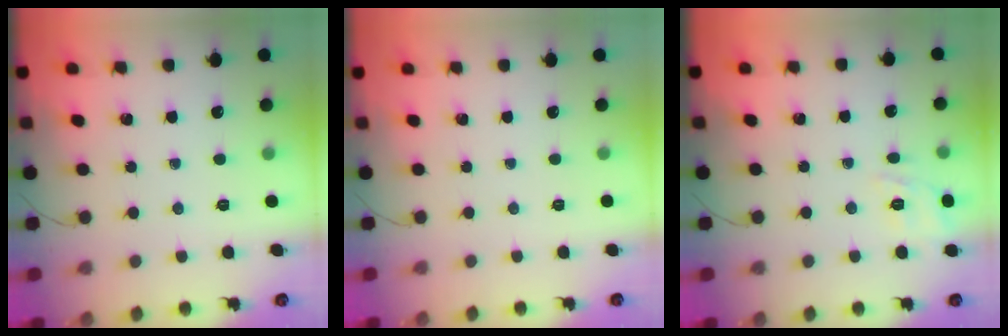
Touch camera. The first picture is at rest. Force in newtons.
{"total": 2.5, "press": 2.4, "slide": 0.5}
{"total": 2.8, "press": 2.2, "slide": 1.7}